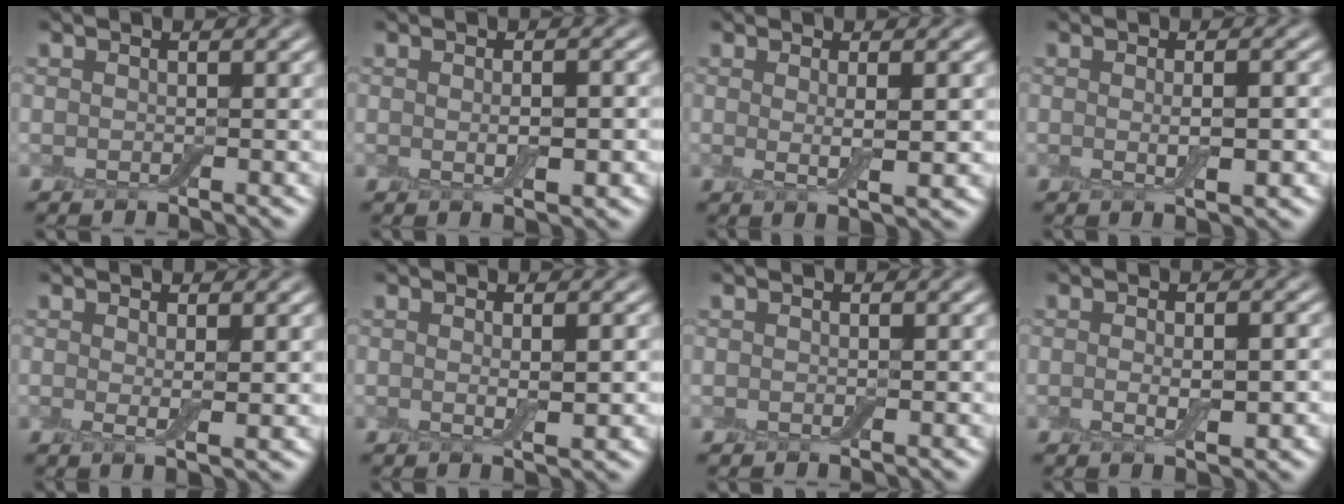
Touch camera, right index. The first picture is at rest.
{"total": 2.3, "force": [-0.1, 0.7, 2.2], "torque": [-0.040, -0.006, 0.001]}
{"total": 2.8, "force": [0.3, 0.6, 2.7], "torque": [-0.045, -0.011, 0.007]}
{"total": 2.5, "force": [-0.1, 0.5, 2.4], "torque": [-0.042, -0.006, 0.001]}
{"total": 1.8, "force": [0.4, 0.3, 1.7], "torque": [-0.030, -0.010, 0.008]}
{"total": 2.0, "force": [0.1, 0.3, 2.0], "torque": [-0.033, -0.006, 0.001]}
{"total": 0.0}
{"total": 2.8, "force": [-0.3, 0.9, 2.6], "torque": [-0.048, -0.007, -0.004]}